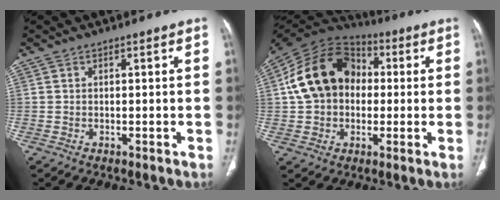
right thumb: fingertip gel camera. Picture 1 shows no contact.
{"total": 17.5, "force": [1.5, 13.5, 10.9], "torque": [-0.175, 0.033, 0.017]}